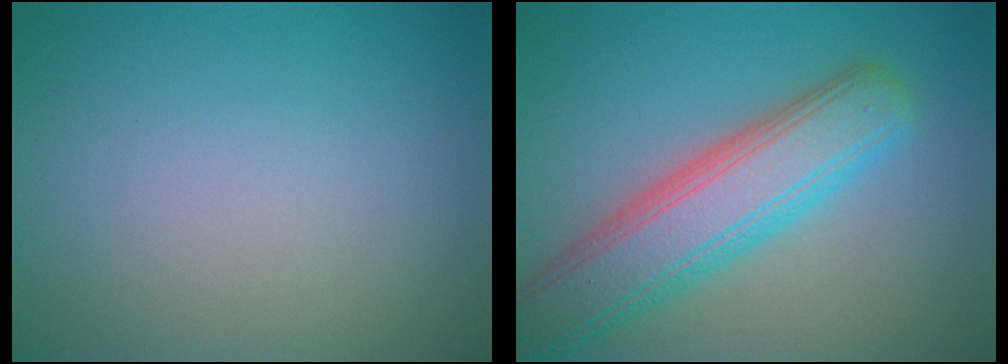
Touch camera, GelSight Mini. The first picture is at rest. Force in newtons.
{"total": 7.4, "press": 7.4, "slide": 0.7}